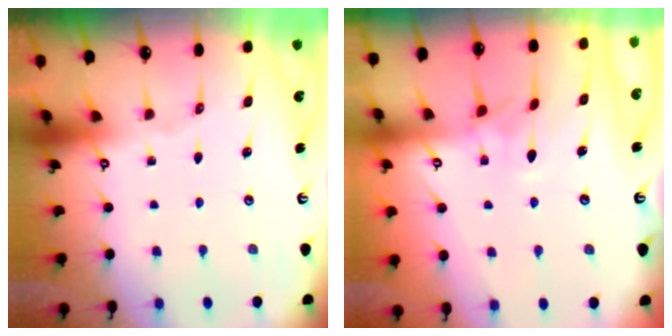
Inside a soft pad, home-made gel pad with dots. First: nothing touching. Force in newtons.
{"total": 1.2, "press": 0.9, "slide": 0.8}